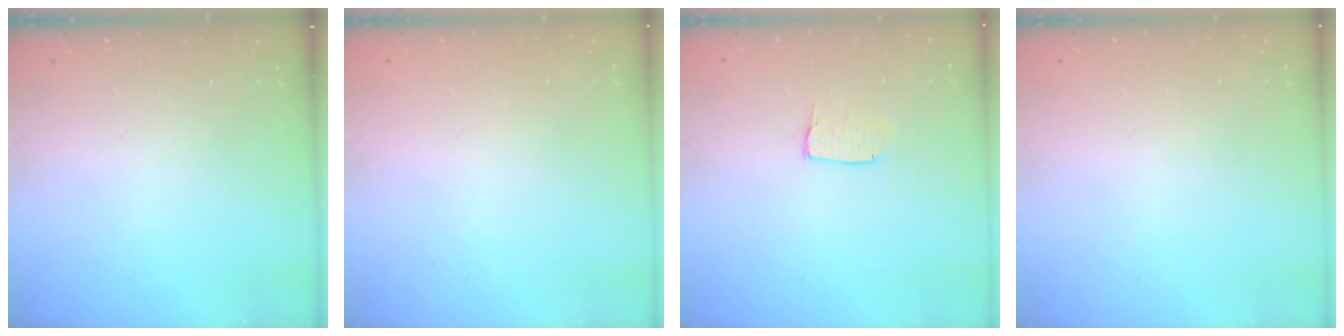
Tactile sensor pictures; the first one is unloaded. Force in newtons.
{"total": 0.8, "press": 0.4, "slide": 0.7}
{"total": 4.5, "press": 4.5, "slide": 0.3}
{"total": 0.0}